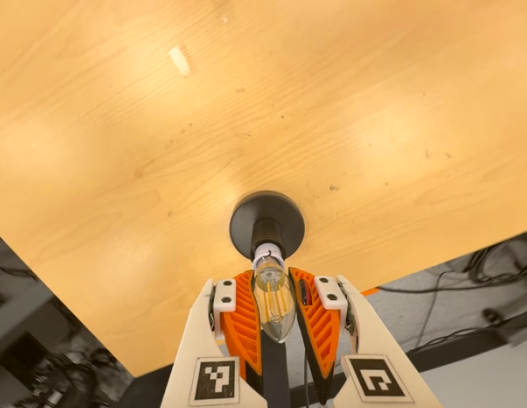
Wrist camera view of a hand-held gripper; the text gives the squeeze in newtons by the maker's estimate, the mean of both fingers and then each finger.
{"total": 23.3, "left": 22.7, "right": 23.9}